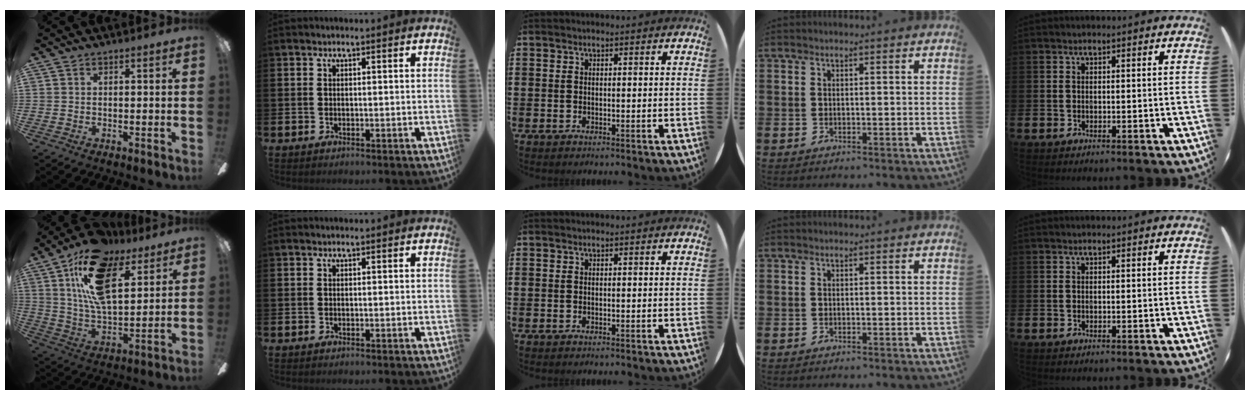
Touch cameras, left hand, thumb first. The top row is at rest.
{"thumb": {"total": 21.3, "force": [11.6, 10.2, 14.7], "torque": [-0.271, -0.039, 0.201]}}